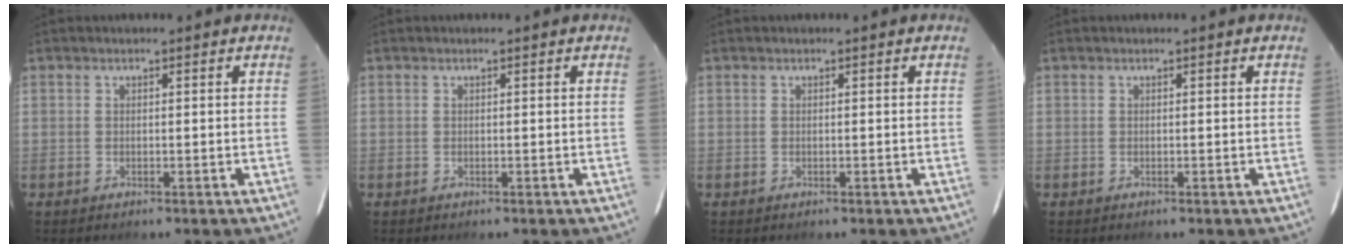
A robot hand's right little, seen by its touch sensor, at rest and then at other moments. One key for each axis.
{"total": 0.0}
{"total": 0.0}
{"total": 0.0}